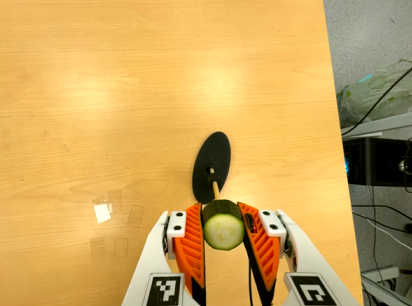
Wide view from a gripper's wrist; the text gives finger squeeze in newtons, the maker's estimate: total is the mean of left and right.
{"total": 9.9, "left": 9.3, "right": 10.4}